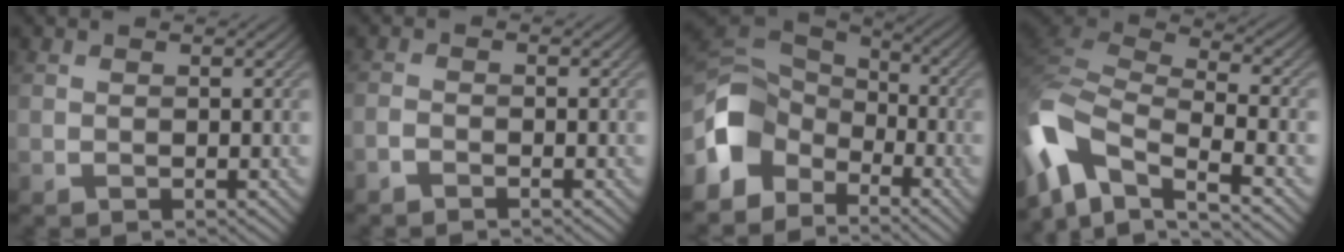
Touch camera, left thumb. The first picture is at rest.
{"total": 1.4, "force": [-1.3, 0.2, 0.5], "torque": [-0.011, 0.000, -0.033]}
{"total": 9.8, "force": [-4.2, 6.9, 5.5], "torque": [-0.133, -0.008, -0.099]}
{"total": 12.0, "force": [-6.8, 5.6, 8.1], "torque": [-0.207, -0.011, -0.137]}